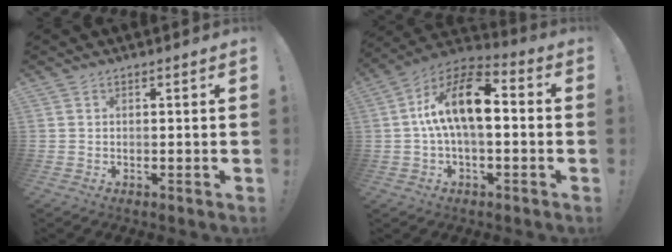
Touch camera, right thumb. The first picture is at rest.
{"total": 16.2, "force": [2.0, 7.5, 14.2], "torque": [-0.256, 0.002, 0.032]}